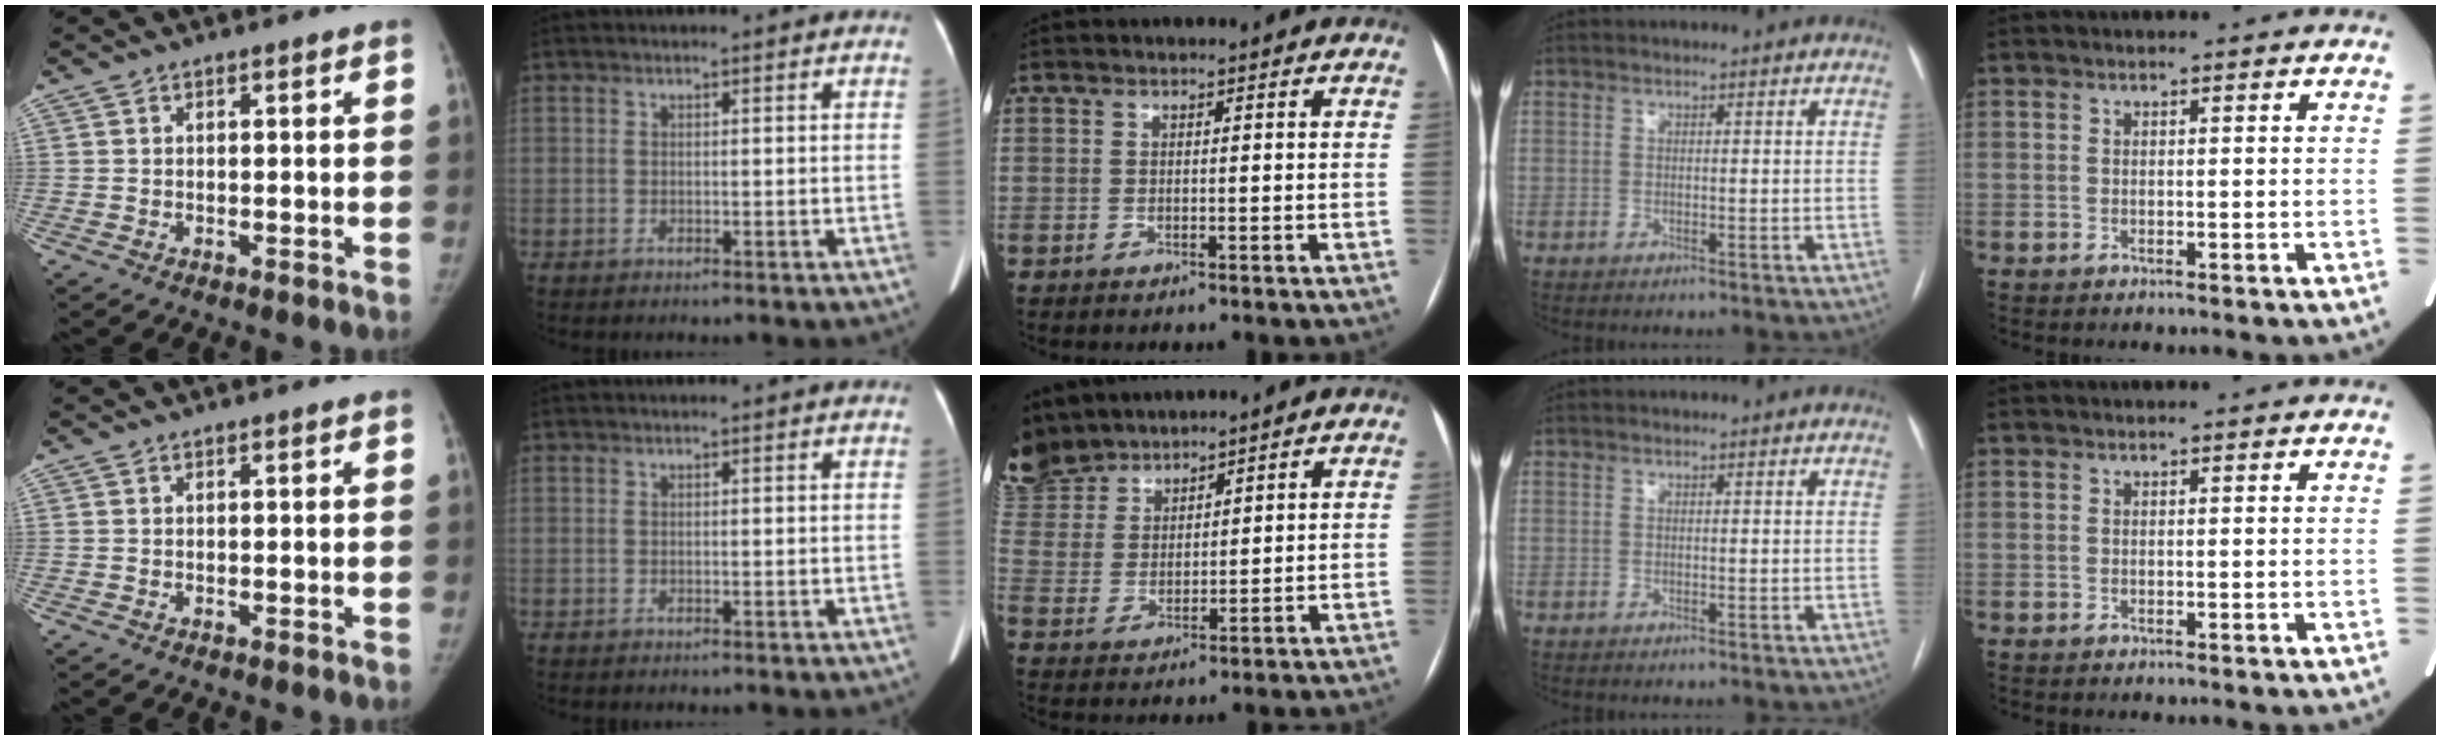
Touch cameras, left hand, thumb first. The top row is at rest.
{"middle": {"total": 10.2, "force": [9.7, 2.4, 1.8], "torque": [-0.068, 0.000, 0.215]}}